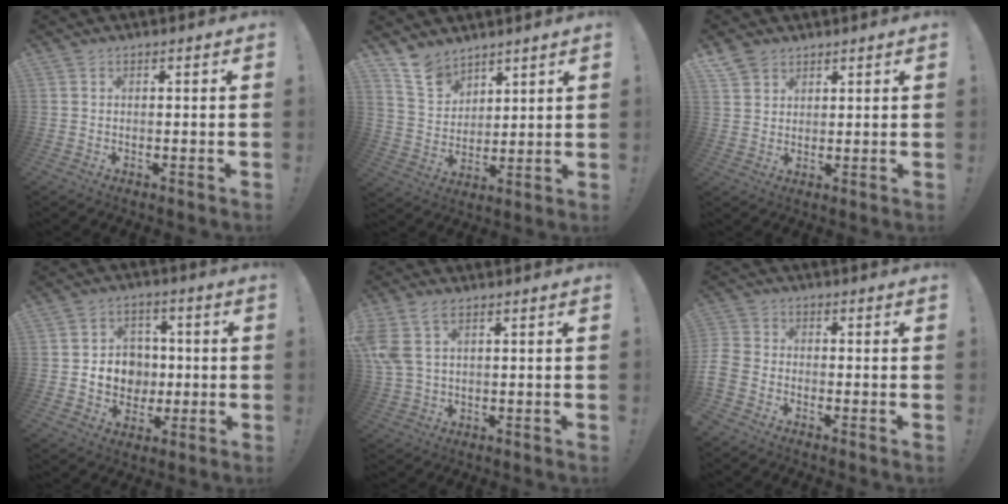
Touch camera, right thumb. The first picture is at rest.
{"total": 10.7, "force": [8.5, 6.1, 2.5], "torque": [-0.052, -0.060, 0.167]}
{"total": 5.3, "force": [3.9, 3.5, 1.1], "torque": [-0.020, -0.022, 0.075]}
{"total": 9.5, "force": [-1.0, 8.7, 3.5], "torque": [-0.040, 0.013, -0.008]}
{"total": 8.1, "force": [3.9, 4.3, 5.6], "torque": [-0.115, -0.010, 0.078]}
{"total": 4.8, "force": [-3.1, 3.1, 2.2], "torque": [-0.062, 0.007, -0.059]}